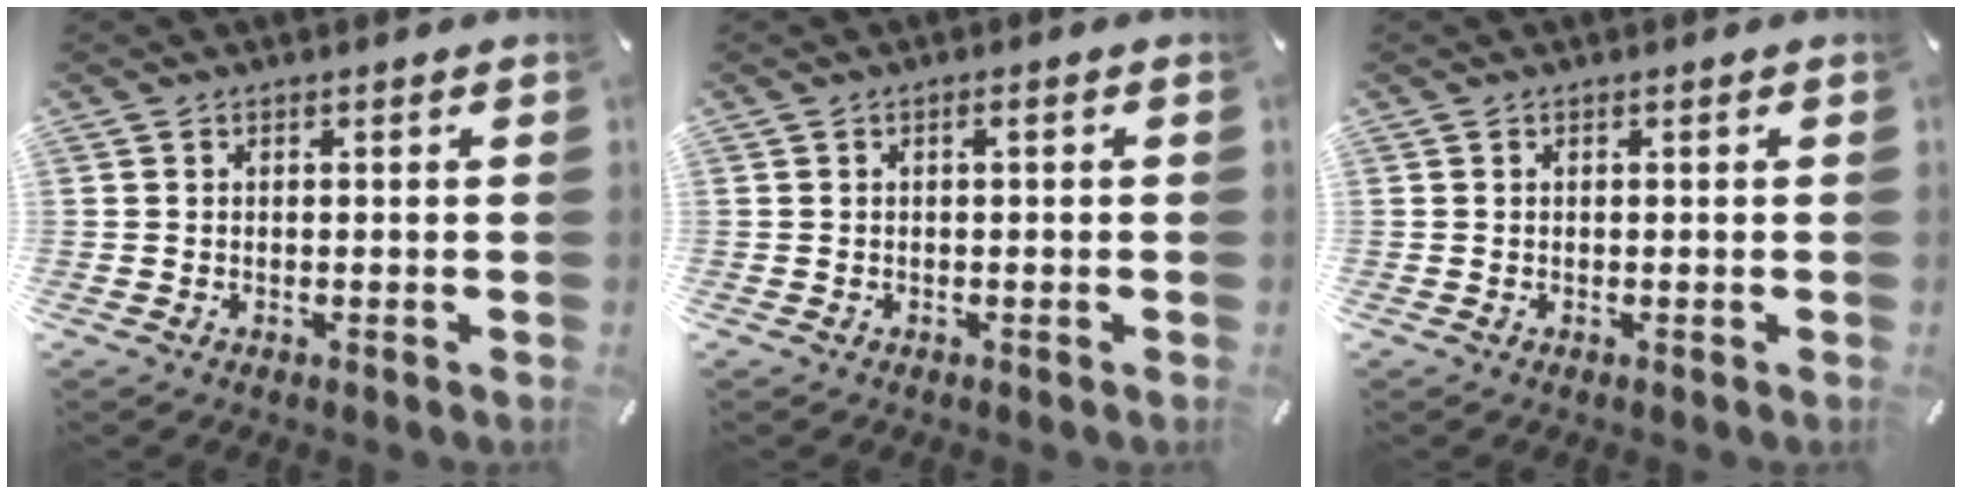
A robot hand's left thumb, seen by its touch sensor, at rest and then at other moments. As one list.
[{"total": 1.3, "force": [0.0, 0.2, 1.3], "torque": [-0.024, 0.001, 0.000]}, {"total": 0.0}]